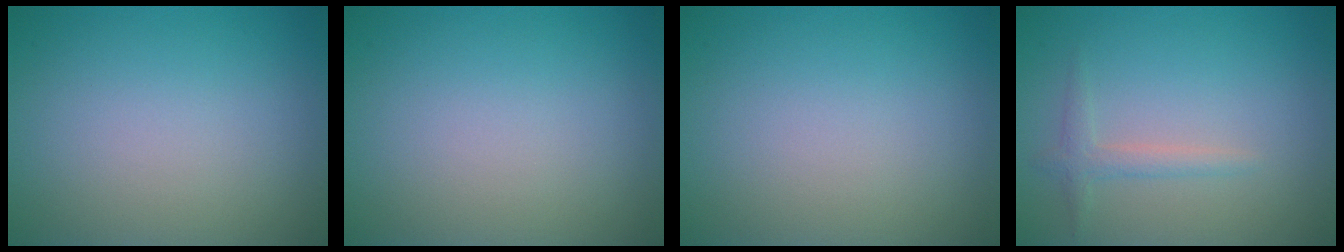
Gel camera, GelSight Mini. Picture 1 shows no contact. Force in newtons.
{"total": 0.0}
{"total": 0.0}
{"total": 1.5, "press": 1.5, "slide": 0.0}